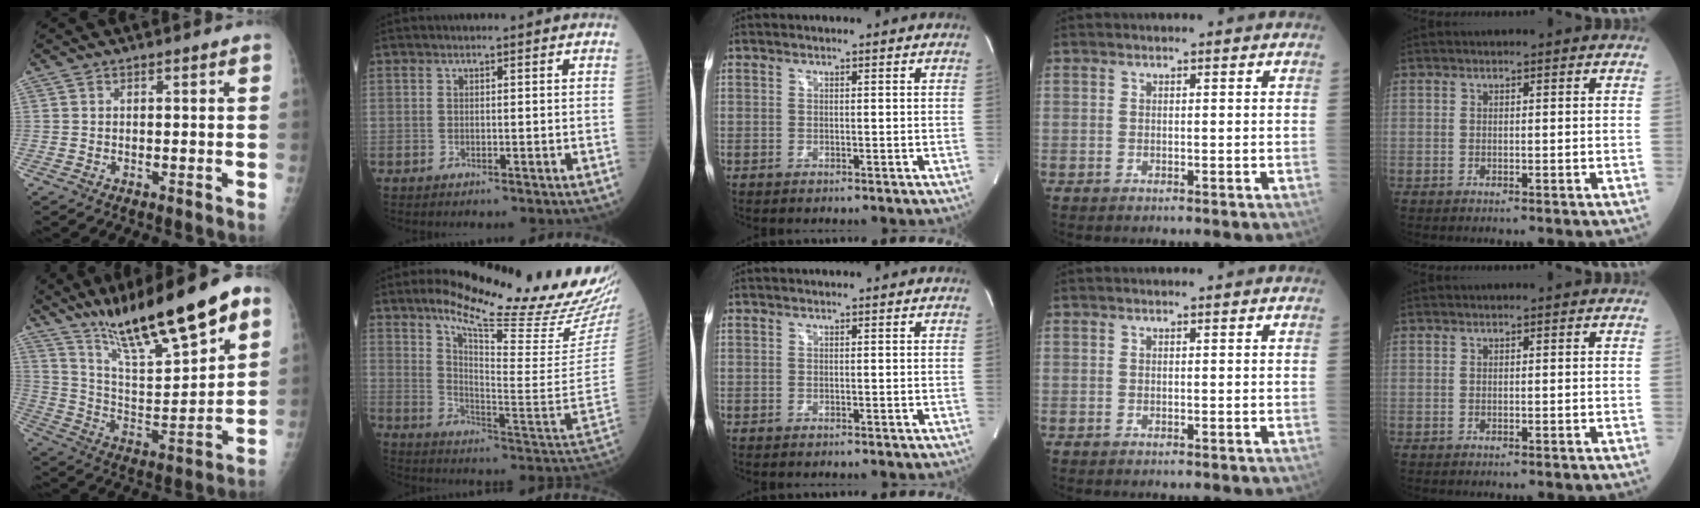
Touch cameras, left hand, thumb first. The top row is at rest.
{"thumb": {"total": 23.8, "force": [15.8, 5.2, 17.0], "torque": [-0.259, -0.056, 0.274]}, "index": {"total": 23.6, "force": [19.3, 1.1, 13.5], "torque": [-0.204, -0.063, 0.270]}}